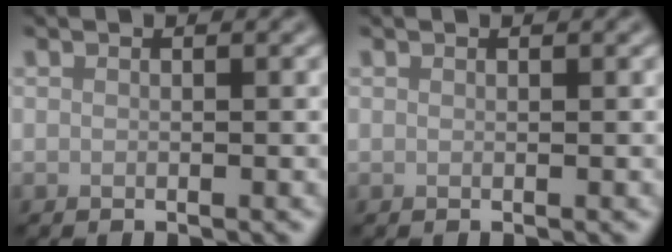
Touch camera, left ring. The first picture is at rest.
{"total": 0.0}